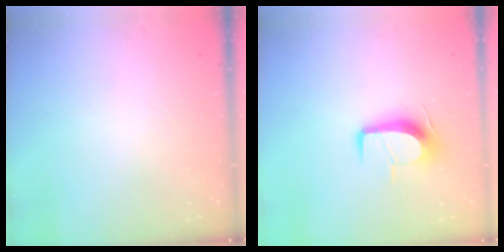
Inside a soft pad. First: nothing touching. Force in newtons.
{"total": 10.3, "press": 10.3, "slide": 0.6}